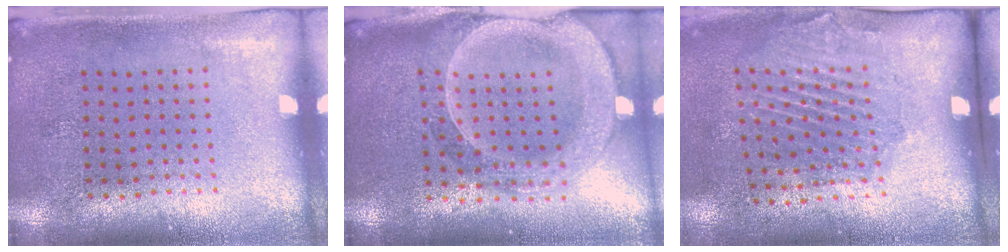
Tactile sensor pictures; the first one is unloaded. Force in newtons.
{"total": 2.7, "press": 2.4, "slide": 1.1}
{"total": 1.9, "press": 1.2, "slide": 1.5}